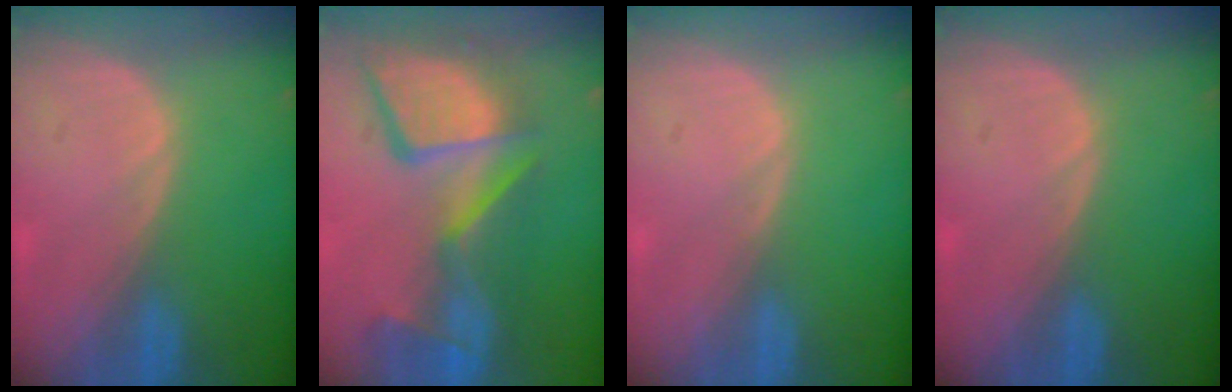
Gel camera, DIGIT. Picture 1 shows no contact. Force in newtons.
{"total": 13.6, "press": 11.1, "slide": 7.8}
{"total": 0.0}
{"total": 0.0}